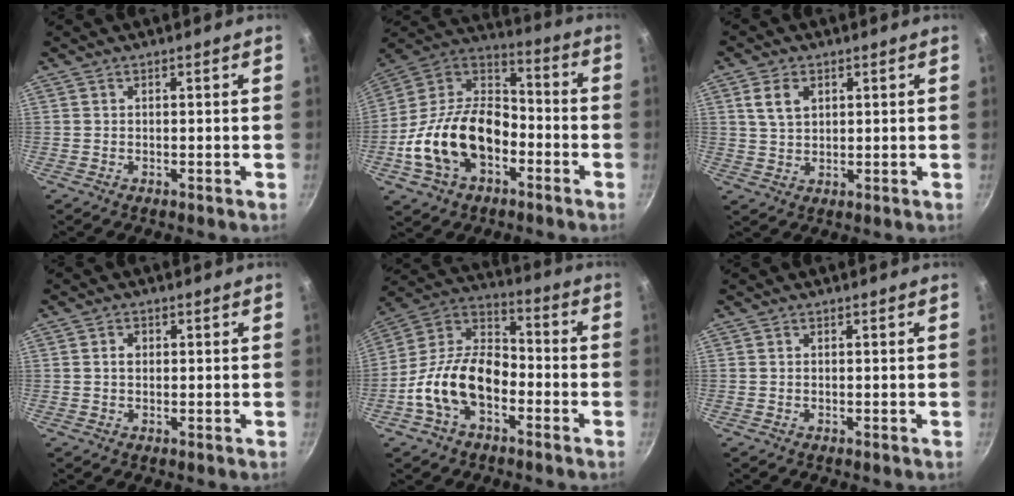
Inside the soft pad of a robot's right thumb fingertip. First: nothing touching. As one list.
[{"total": 21.5, "force": [-6.7, 13.8, 15.0], "torque": [-0.253, 0.058, -0.133]}, {"total": 5.0, "force": [1.8, 3.5, 3.1], "torque": [-0.045, -0.003, 0.038]}, {"total": 1.8, "force": [0.2, 1.4, 1.1], "torque": [-0.016, 0.005, 0.003]}, {"total": 16.4, "force": [-5.6, 10.0, 11.6], "torque": [-0.183, 0.056, -0.123]}, {"total": 0.0}]